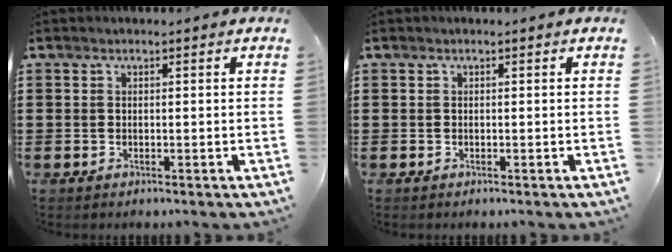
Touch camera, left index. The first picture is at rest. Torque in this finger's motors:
{"motor_torque": [0.00, 0.00, 0.00, 0.01]}